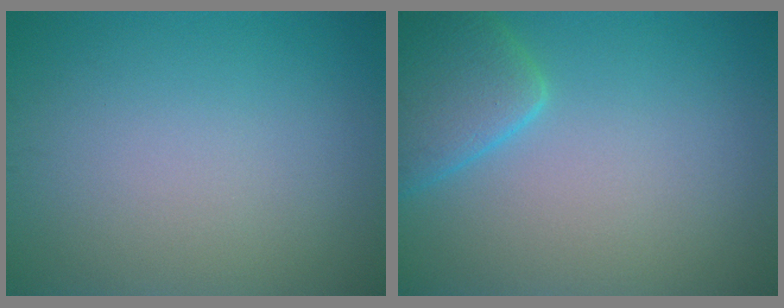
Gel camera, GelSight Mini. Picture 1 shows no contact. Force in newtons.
{"total": 4.6, "press": 4.6, "slide": 0.3}